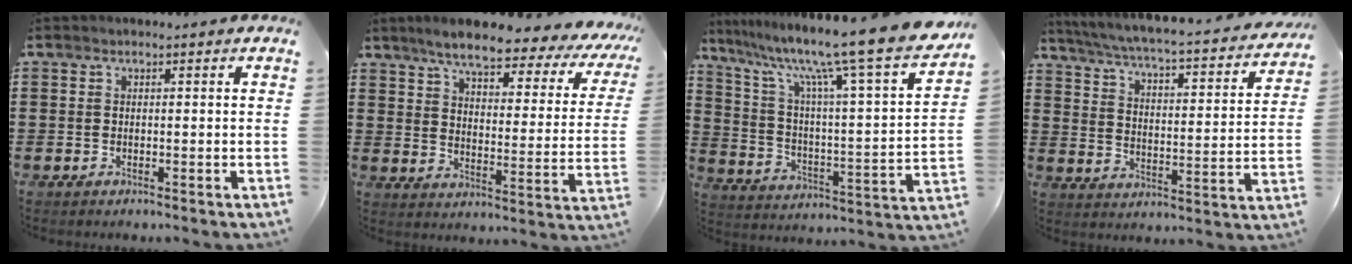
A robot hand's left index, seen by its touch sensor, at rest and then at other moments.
{"total": 7.2, "force": [5.9, 1.0, 4.0], "torque": [-0.090, -0.035, 0.092]}
{"total": 13.3, "force": [10.8, -0.4, 7.8], "torque": [-0.172, -0.086, 0.167]}
{"total": 4.0, "force": [3.4, -0.3, 2.0], "torque": [-0.060, -0.039, 0.047]}